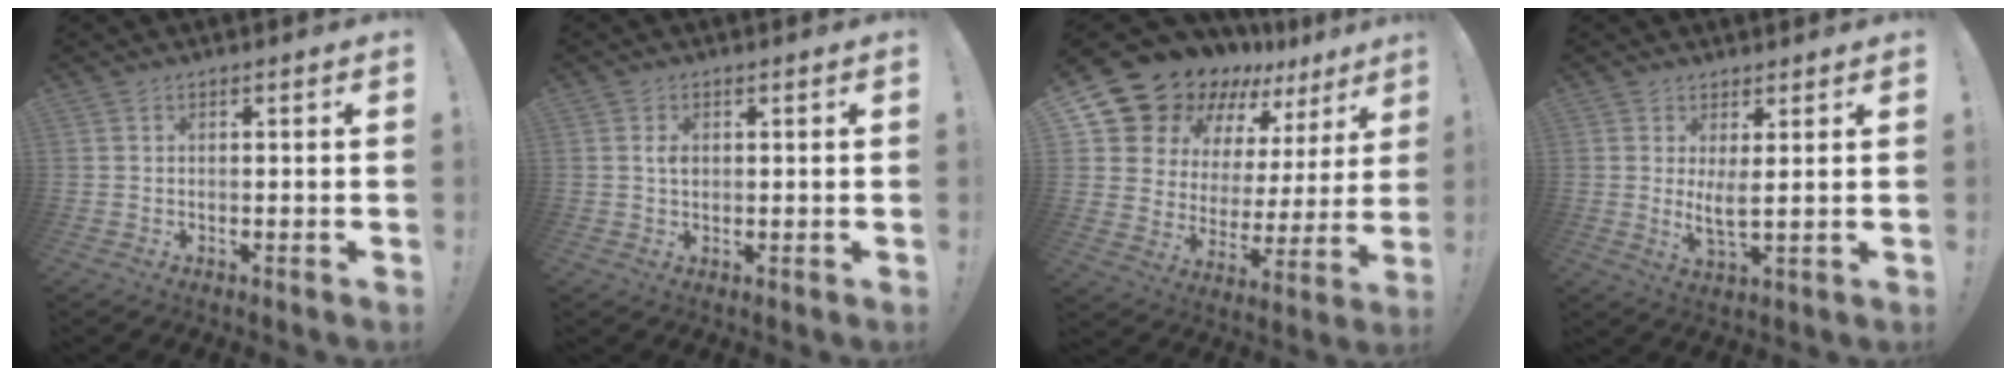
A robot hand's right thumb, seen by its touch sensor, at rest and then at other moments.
{"total": 2.1, "force": [0.2, 1.4, 1.6], "torque": [-0.025, 0.001, 0.000]}
{"total": 17.0, "force": [14.4, 8.2, 4.1], "torque": [-0.079, -0.118, 0.277]}
{"total": 5.0, "force": [2.1, 0.8, 4.5], "torque": [-0.065, -0.023, 0.035]}